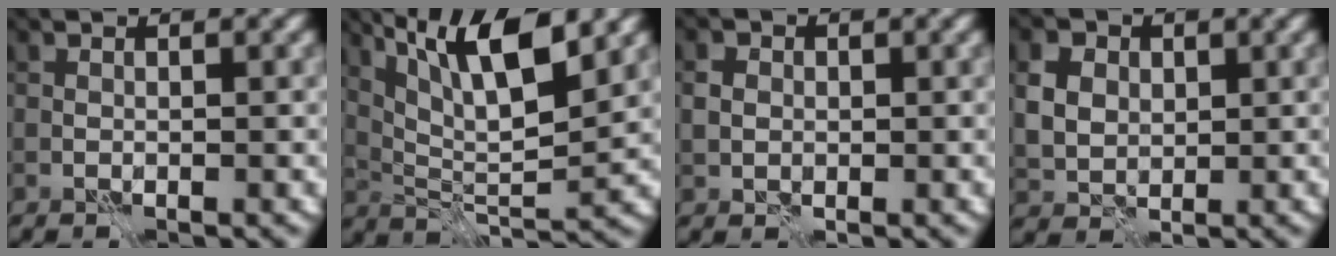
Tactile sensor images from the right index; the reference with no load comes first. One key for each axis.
{"total": 9.2, "fx": 4.7, "fy": 2.6, "fz": 7.4, "tx": -0.132, "ty": 0.006, "tz": 0.081}
{"total": 1.9, "fx": 0.0, "fy": 1.7, "fz": 0.9, "tx": -0.019, "ty": 0.001, "tz": -0.002}
{"total": 4.9, "fx": 1.5, "fy": 3.9, "fz": 2.6, "tx": -0.063, "ty": 0.011, "tz": 0.021}